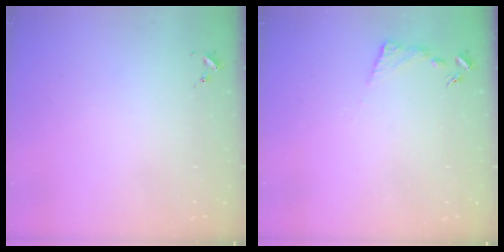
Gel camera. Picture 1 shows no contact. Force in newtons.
{"total": 6.0, "press": 6.0, "slide": 0.4}